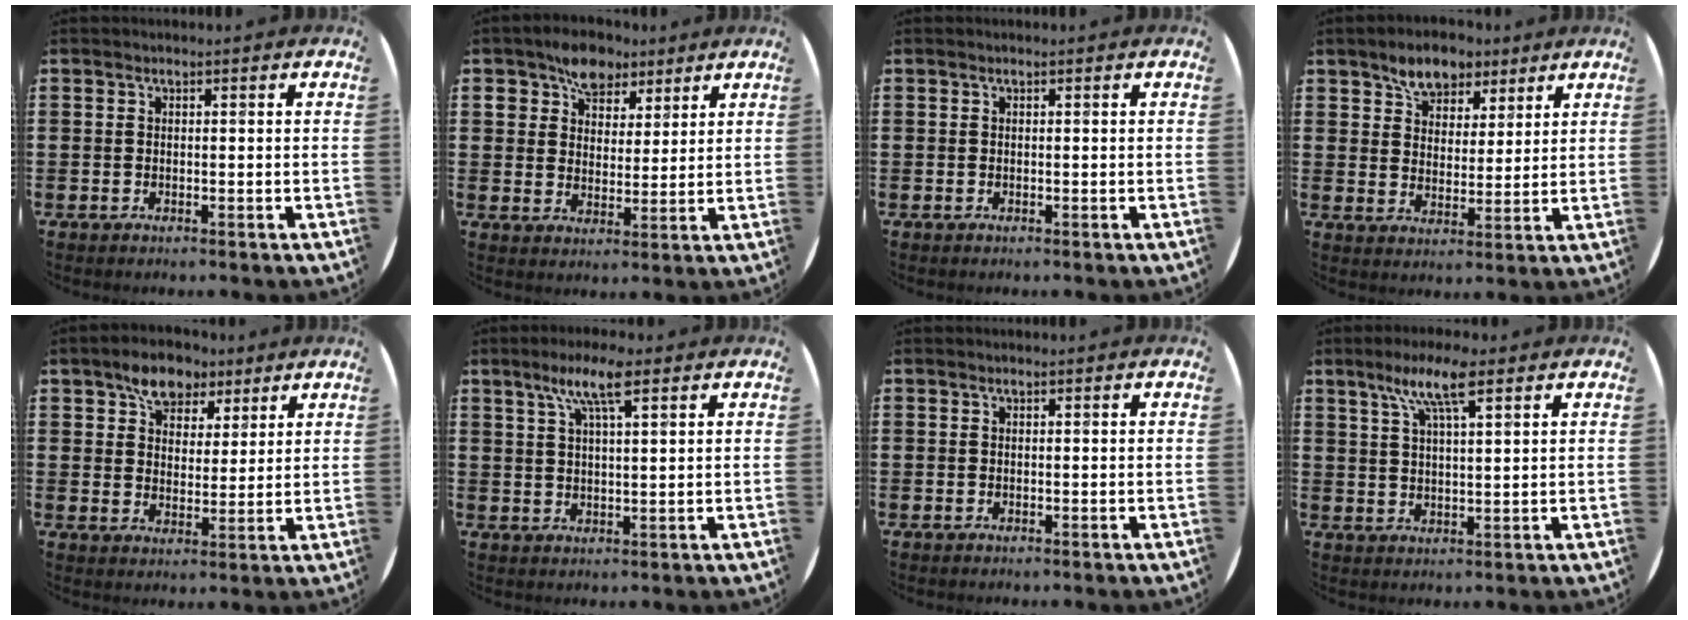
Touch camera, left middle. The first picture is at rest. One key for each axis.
{"total": 6.4, "fx": 4.8, "fy": 4.1, "fz": 1.4, "tx": -0.033, "ty": -0.002, "tz": 0.086}
{"total": 0.0}
{"total": 6.1, "fx": 4.8, "fy": 3.4, "fz": 1.3, "tx": -0.031, "ty": -0.007, "tz": 0.086}
{"total": 6.4, "fx": 4.7, "fy": 3.8, "fz": 1.9, "tx": -0.042, "ty": 0.000, "tz": 0.085}
{"total": 6.6, "fx": 4.1, "fy": 1.3, "fz": 5.0, "tx": -0.098, "ty": 0.006, "tz": 0.067}
{"total": 0.0}
{"total": 7.3, "fx": 4.9, "fy": 1.4, "fz": 5.3, "tx": -0.106, "ty": 0.002, "tz": 0.081}